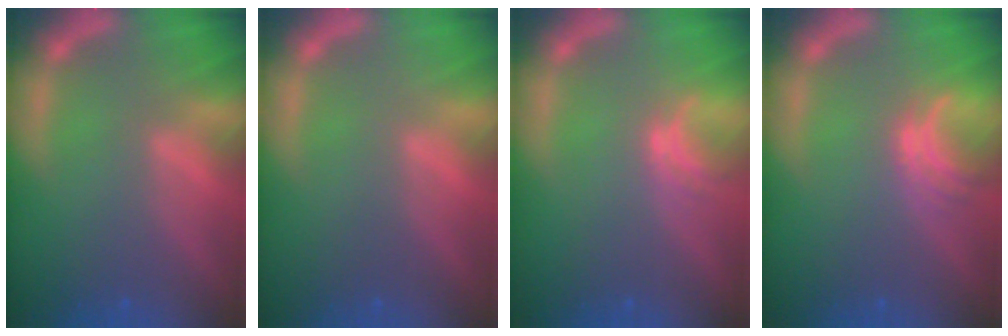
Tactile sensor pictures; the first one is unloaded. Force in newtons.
{"total": 0.0}
{"total": 1.5}
{"total": 2.5}